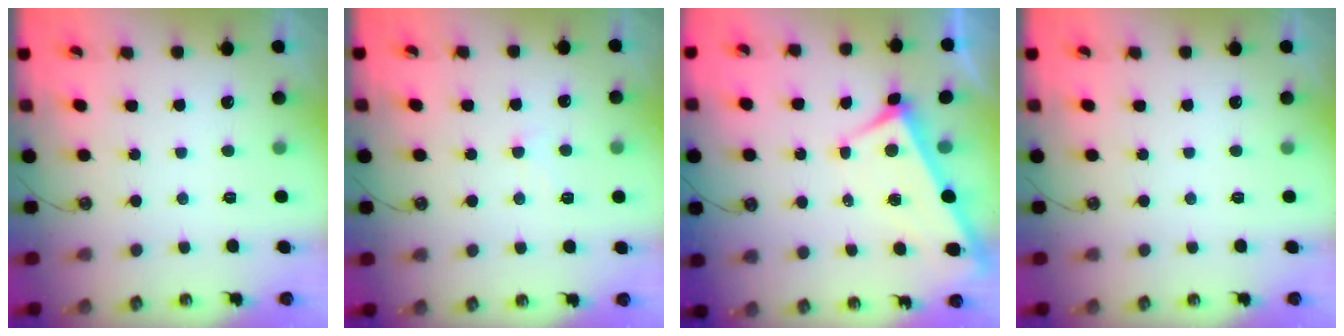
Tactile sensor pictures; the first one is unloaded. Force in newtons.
{"total": 0.7, "press": 0.5, "slide": 0.5}
{"total": 3.4, "press": 3.4, "slide": 0.4}
{"total": 0.0}